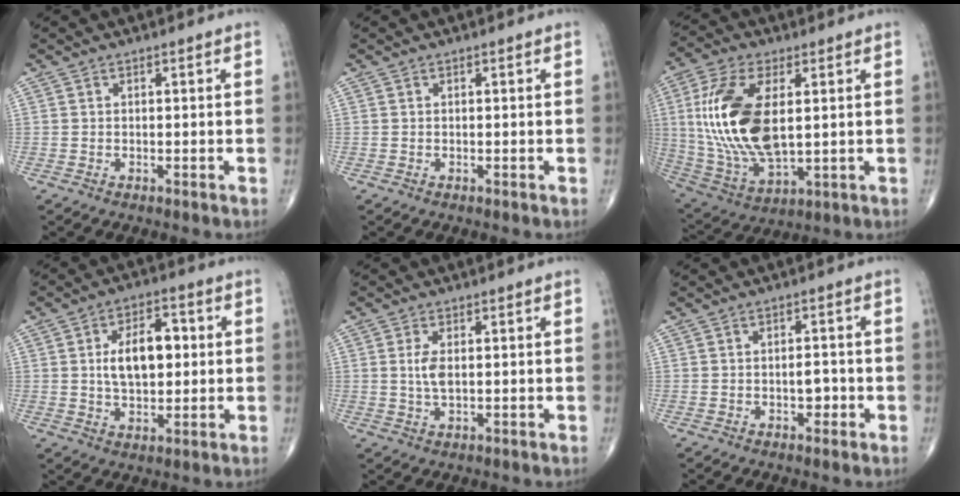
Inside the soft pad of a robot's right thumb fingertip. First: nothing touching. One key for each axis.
{"total": 0.0}
{"total": 19.6, "fx": 2.7, "fy": 9.7, "fz": 16.8, "tx": -0.353, "ty": -0.016, "tz": 0.058}
{"total": 10.8, "fx": 1.3, "fy": 6.1, "fz": 8.8, "tx": -0.125, "ty": 0.007, "tz": 0.022}
{"total": 3.5, "fx": 0.4, "fy": 1.5, "fz": 3.1, "tx": -0.068, "ty": -0.004, "tz": 0.011}
{"total": 2.7, "fx": -0.8, "fy": 1.6, "fz": 2.0, "tx": -0.015, "ty": 0.008, "tz": -0.011}